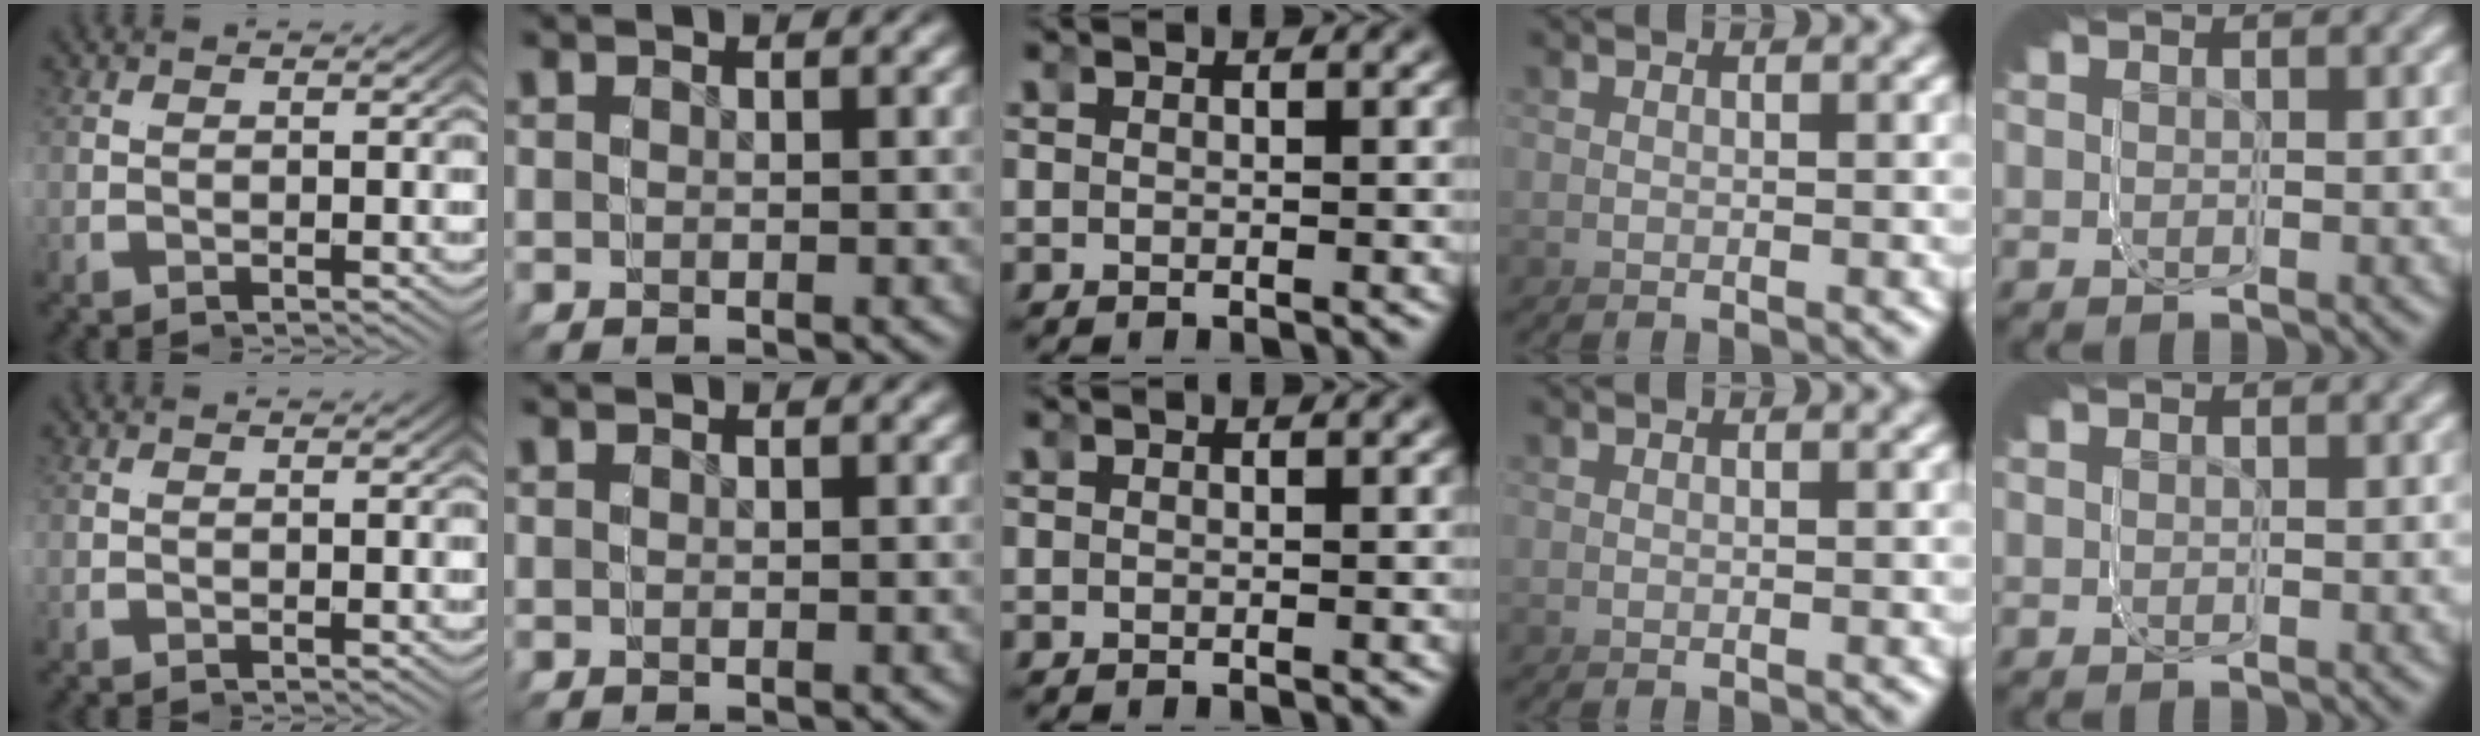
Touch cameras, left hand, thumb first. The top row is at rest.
{}